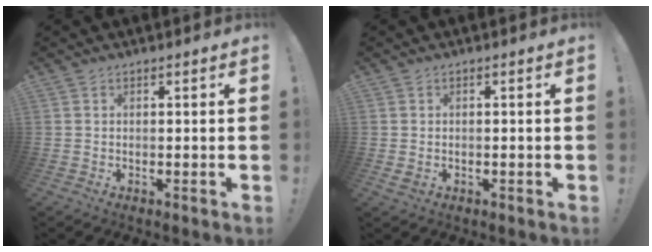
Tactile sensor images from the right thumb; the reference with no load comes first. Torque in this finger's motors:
{"motor_torque": [-0.17, 0.19, 0.20, 0.04, 0.01]}